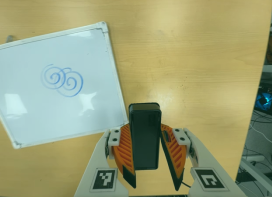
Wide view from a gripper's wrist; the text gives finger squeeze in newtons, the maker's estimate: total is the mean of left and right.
{"total": 5.7, "left": 5.7, "right": 5.7}